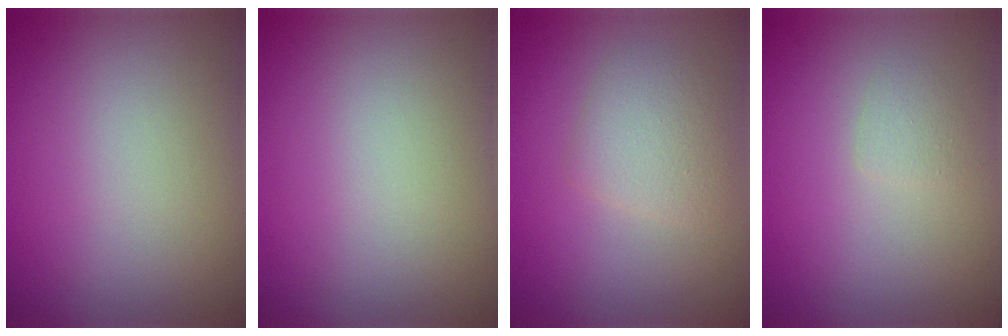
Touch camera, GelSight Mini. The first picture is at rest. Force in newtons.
{"total": 0.0}
{"total": 2.7, "press": 2.7, "slide": 0.0}
{"total": 1.1, "press": 1.1, "slide": 0.0}